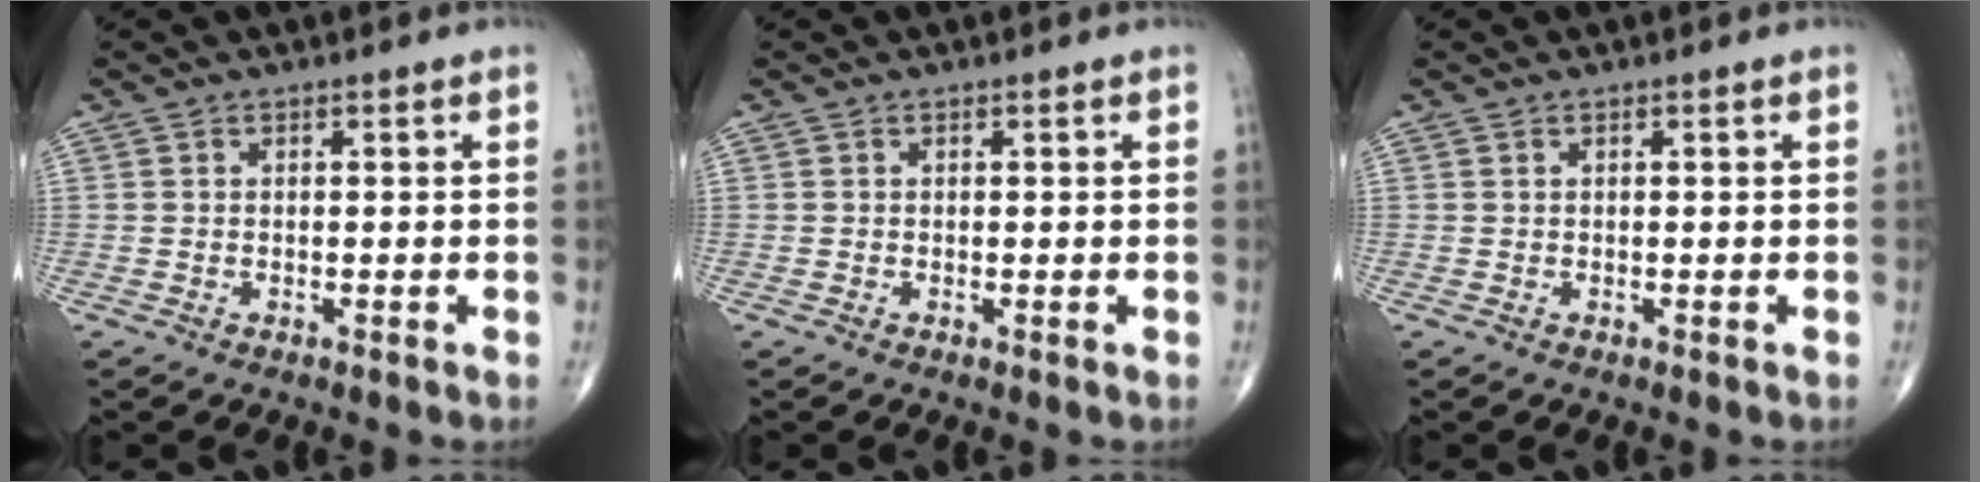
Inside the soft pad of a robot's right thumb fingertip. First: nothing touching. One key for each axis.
{"total": 0.0}
{"total": 0.0}